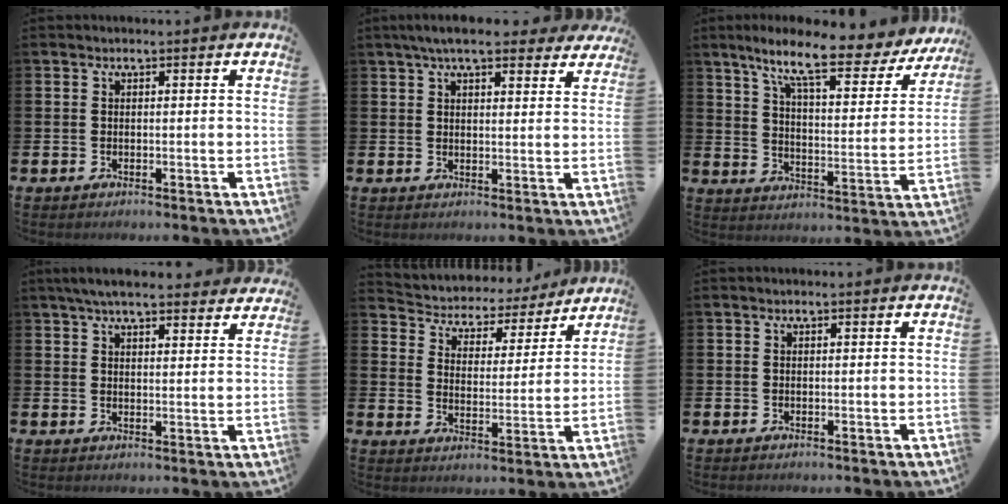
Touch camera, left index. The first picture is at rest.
{"total": 6.4, "force": [5.5, 1.6, 2.9], "torque": [-0.059, -0.013, 0.098]}
{"total": 10.5, "force": [8.1, 2.1, 6.3], "torque": [-0.139, -0.044, 0.131]}
{"total": 5.6, "force": [5.2, 0.9, 1.9], "torque": [-0.047, -0.014, 0.095]}
{"total": 5.0, "force": [4.5, 2.0, 0.2], "torque": [-0.029, -0.043, 0.071]}
{"total": 0.0}